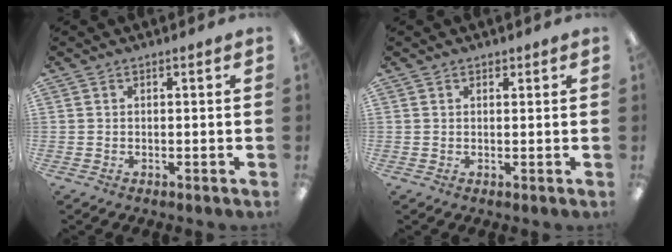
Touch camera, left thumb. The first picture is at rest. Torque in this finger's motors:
{"motor_torque": [-0.13, -0.09, -0.34, 0.43, -0.01]}